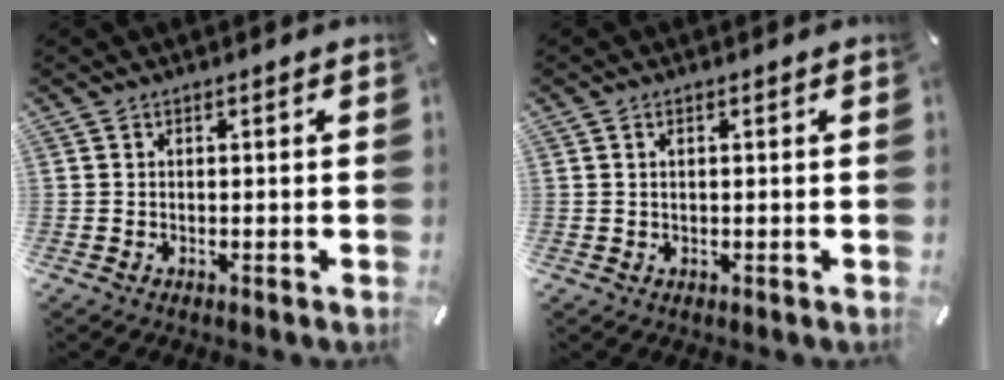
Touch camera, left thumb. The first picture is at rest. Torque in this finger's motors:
{"motor_torque": [-0.11, -0.31, -0.06, 0.16, -0.03]}